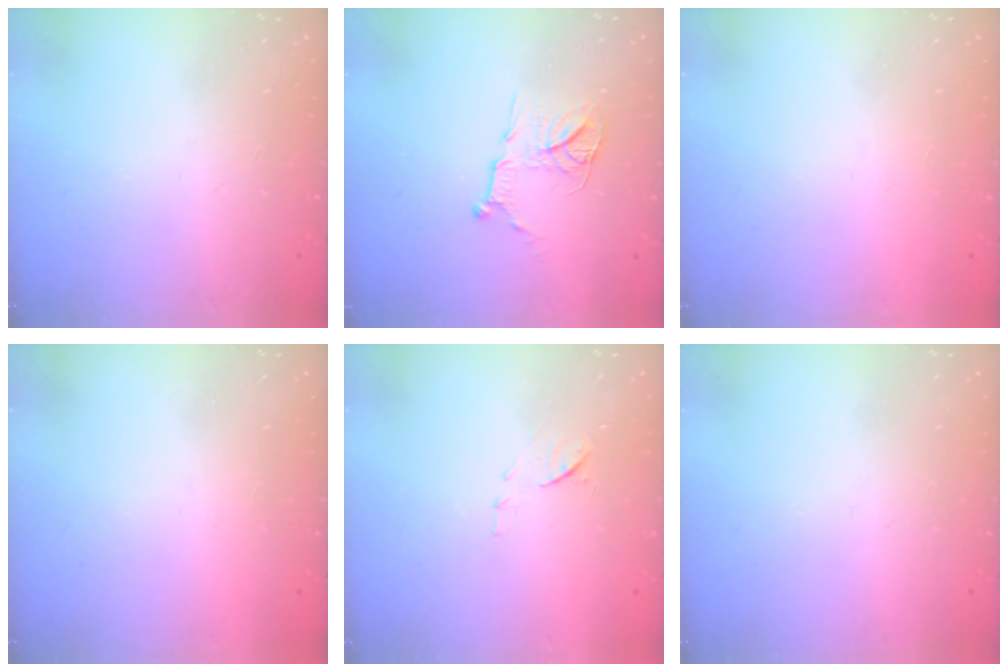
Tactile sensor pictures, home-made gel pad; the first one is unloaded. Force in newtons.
{"total": 12.1, "press": 12.1, "slide": 0.9}
{"total": 1.5, "press": 1.5, "slide": 0.1}
{"total": 1.5, "press": 1.5, "slide": 0.1}
{"total": 6.2, "press": 6.2, "slide": 1.0}
{"total": 0.0}